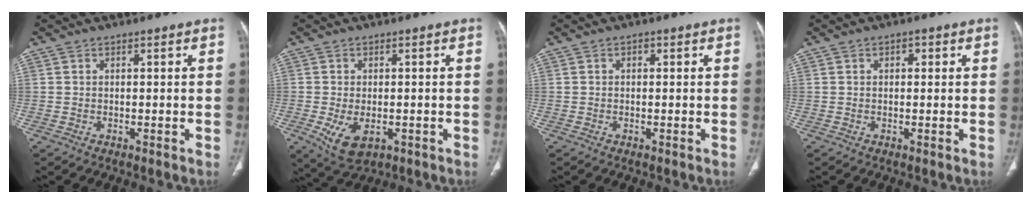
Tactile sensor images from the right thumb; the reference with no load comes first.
{"total": 6.7, "force": [-2.1, 3.8, 5.1], "torque": [-0.093, -0.007, -0.023]}
{"total": 0.0}
{"total": 1.5, "force": [0.6, 1.0, 1.0], "torque": [-0.010, 0.001, 0.008]}